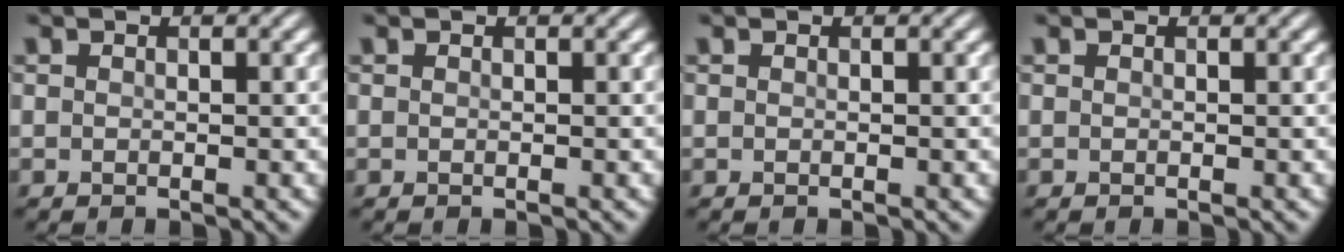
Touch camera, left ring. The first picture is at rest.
{"total": 0.0}
{"total": 0.0}
{"total": 0.0}